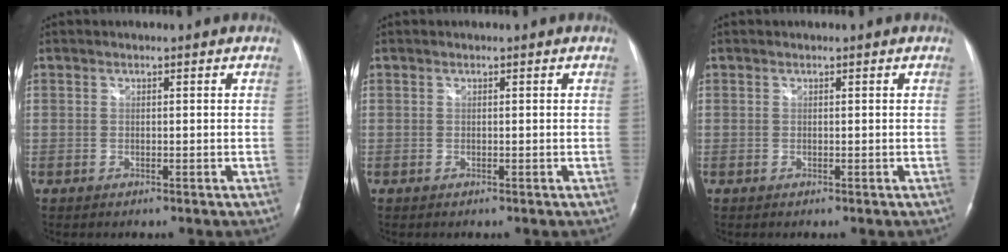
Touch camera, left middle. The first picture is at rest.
{"total": 0.0}
{"total": 0.0}